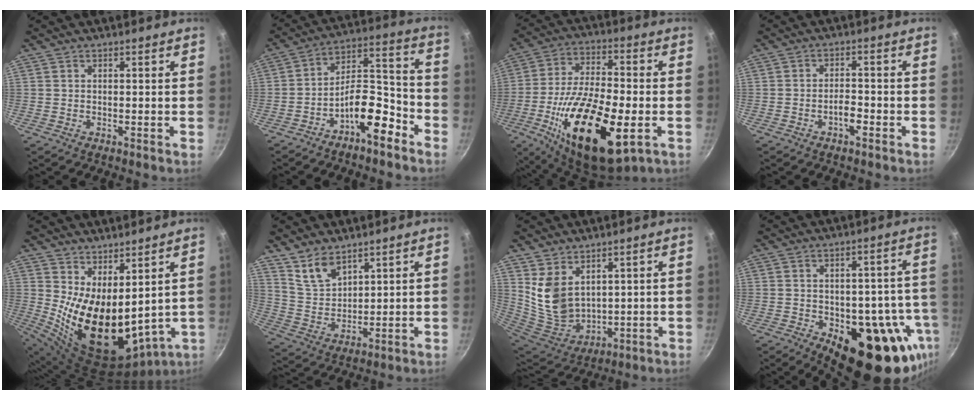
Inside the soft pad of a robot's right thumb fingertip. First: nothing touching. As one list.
[{"total": 12.0, "force": [-7.1, 4.8, 8.3], "torque": [-0.115, 0.084, -0.119]}, {"total": 24.3, "force": [-7.5, 10.1, 20.8], "torque": [-0.370, 0.014, -0.127]}, {"total": 3.1, "force": [-1.7, 1.3, 2.3], "torque": [-0.030, 0.020, -0.029]}, {"total": 17.3, "force": [4.7, 8.9, 14.1], "torque": [-0.216, -0.058, 0.110]}, {"total": 7.5, "force": [5.5, 3.6, 3.6], "torque": [-0.054, -0.037, 0.118]}, {"total": 10.4, "force": [4.7, 7.0, 6.2], "torque": [-0.102, -0.055, 0.111]}, {"total": 21.6, "force": [-8.4, 11.3, 16.3], "torque": [-0.143, 0.009, -0.101]}]